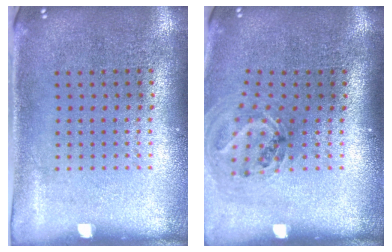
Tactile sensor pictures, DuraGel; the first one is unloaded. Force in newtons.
{"total": 1.1, "press": 1.1, "slide": 0.4}